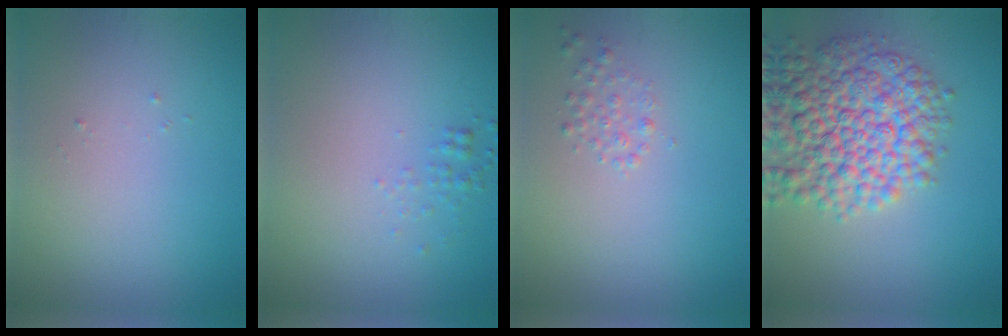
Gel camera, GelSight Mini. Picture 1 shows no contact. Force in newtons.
{"total": 0.9, "press": 0.9, "slide": 0.0}
{"total": 1.1, "press": 1.1, "slide": 0.0}
{"total": 9.7, "press": 9.7, "slide": 0.4}